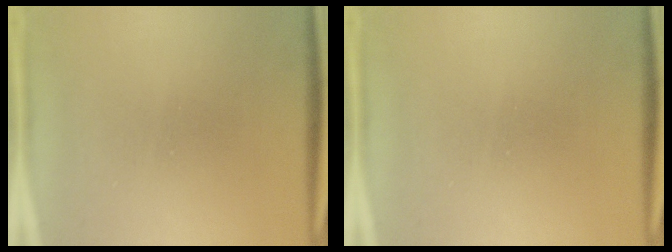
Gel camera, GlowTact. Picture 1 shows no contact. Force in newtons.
{"total": 0.0}